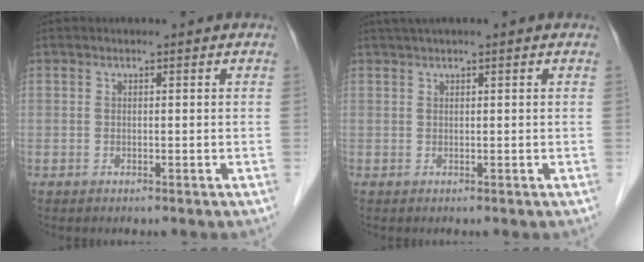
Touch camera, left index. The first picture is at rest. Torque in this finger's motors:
{"motor_torque": [0.02, -0.17, 0.31, 0.08]}